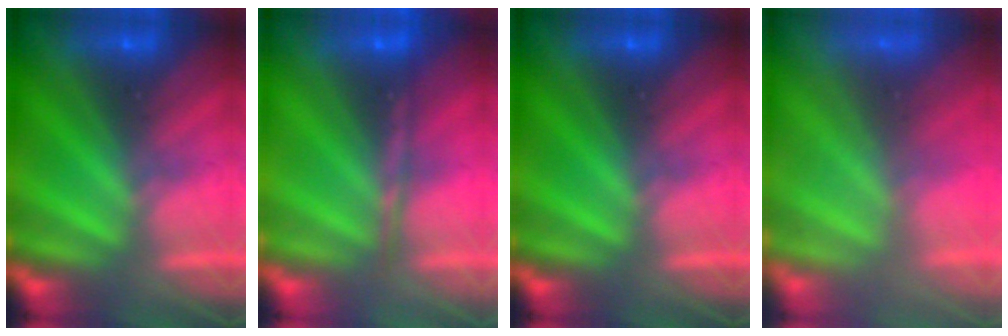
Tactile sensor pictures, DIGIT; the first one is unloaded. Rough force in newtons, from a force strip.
{"total": 1.6}
{"total": 0.0}
{"total": 8.2}